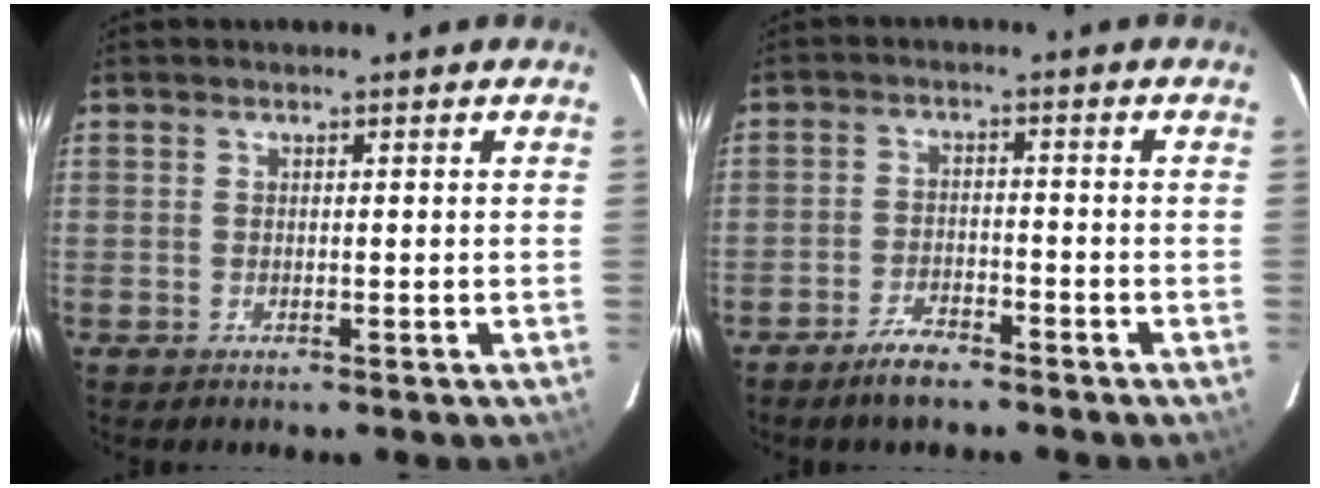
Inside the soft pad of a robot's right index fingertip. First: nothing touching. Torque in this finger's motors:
{"motor_torque": [0.36, -0.42, -0.01, -0.01]}